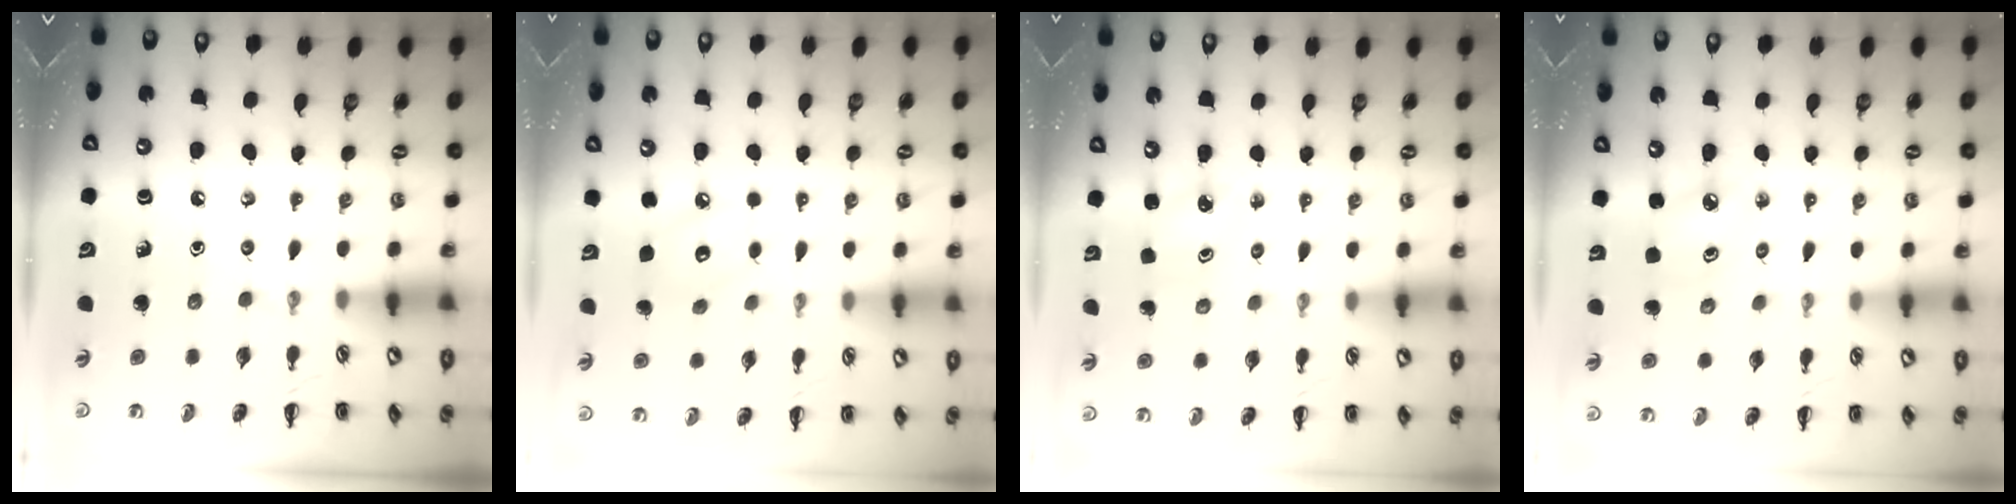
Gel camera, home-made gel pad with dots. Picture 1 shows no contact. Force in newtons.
{"total": 5.8, "press": 5.8, "slide": 0.4}
{"total": 2.6, "press": 2.5, "slide": 0.7}
{"total": 4.0, "press": 3.9, "slide": 0.8}